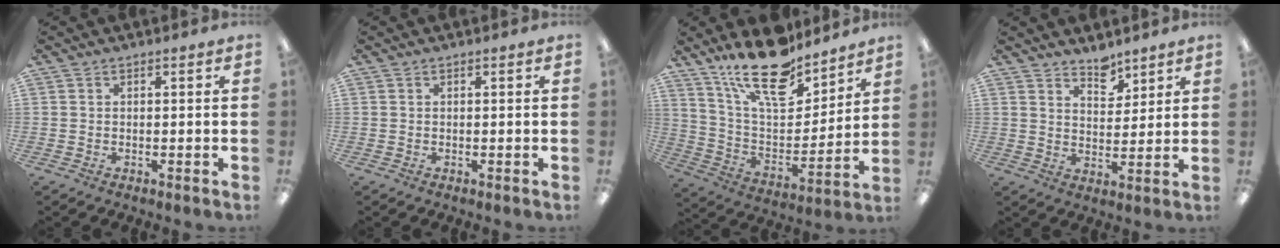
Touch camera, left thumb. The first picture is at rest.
{"total": 0.0}
{"total": 20.6, "force": [15.2, 8.3, 11.0], "torque": [-0.190, -0.093, 0.267]}
{"total": 5.8, "force": [5.2, 2.2, 1.1], "torque": [-0.004, -0.040, 0.093]}